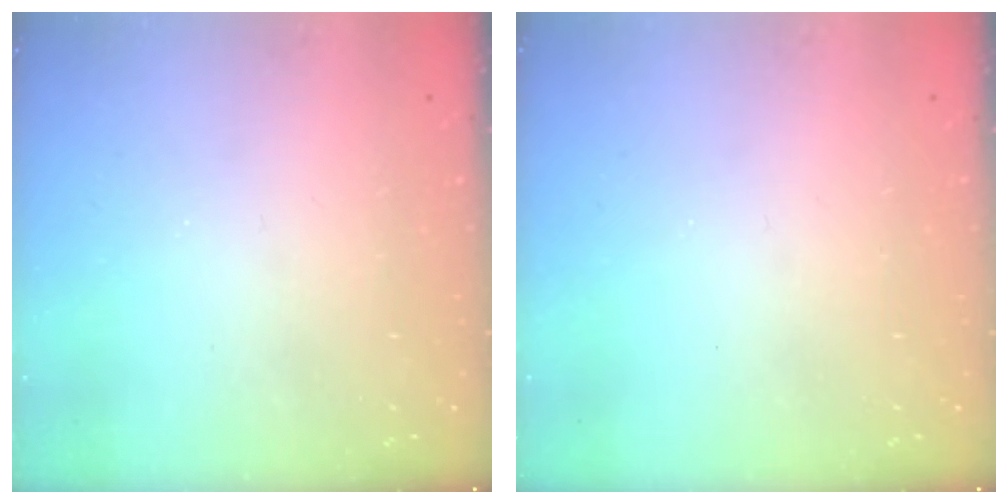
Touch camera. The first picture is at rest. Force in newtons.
{"total": 0.0}